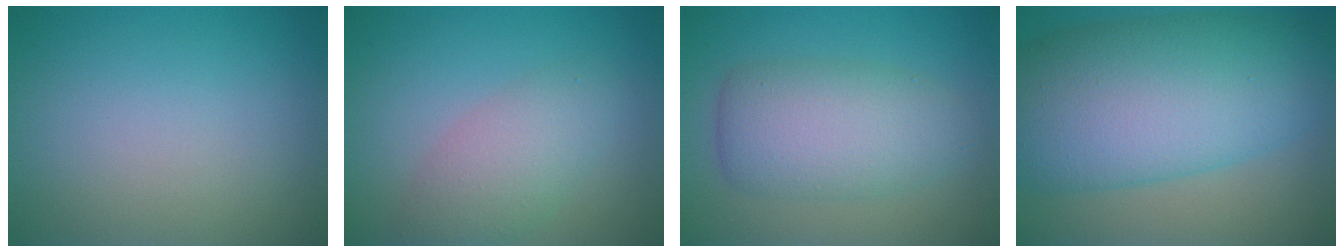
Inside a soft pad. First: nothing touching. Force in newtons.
{"total": 3.9, "press": 3.9, "slide": 0.1}
{"total": 5.8, "press": 5.8, "slide": 0.0}
{"total": 13.4, "press": 13.4, "slide": 0.2}